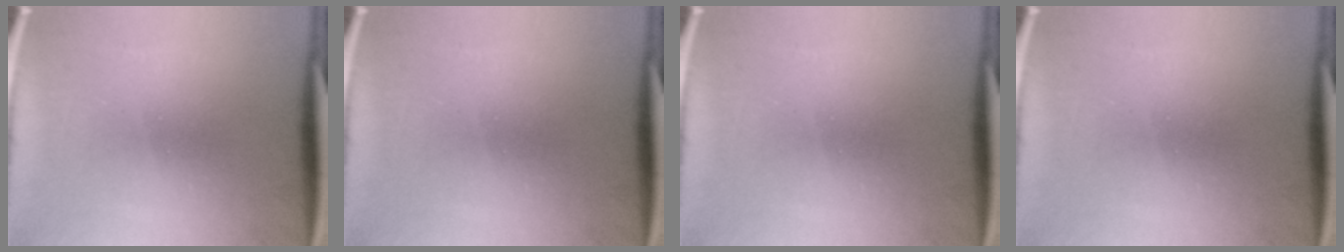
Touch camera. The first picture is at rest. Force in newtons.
{"total": 0.0}
{"total": 0.0}
{"total": 0.0}